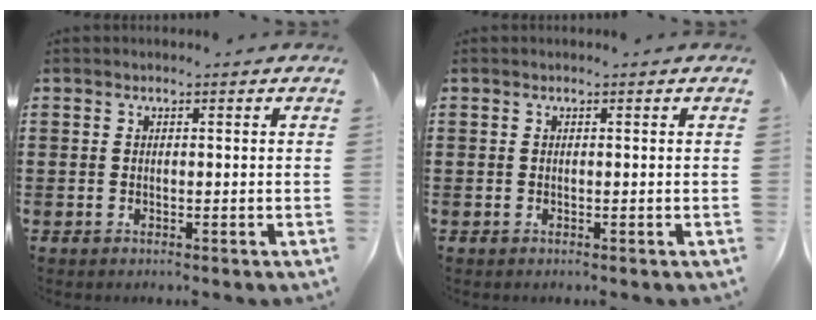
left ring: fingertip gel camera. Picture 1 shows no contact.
{"total": 0.0}